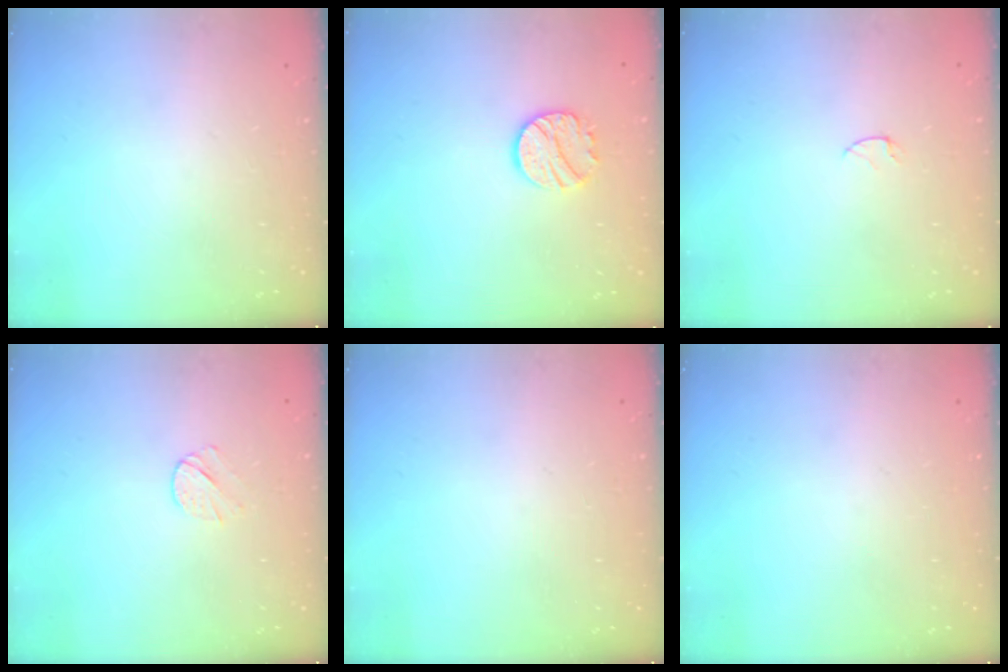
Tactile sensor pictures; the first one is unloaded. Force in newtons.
{"total": 10.5, "press": 10.4, "slide": 0.8}
{"total": 2.9, "press": 2.9, "slide": 0.3}
{"total": 4.3, "press": 4.2, "slide": 0.5}
{"total": 0.0}
{"total": 0.0}